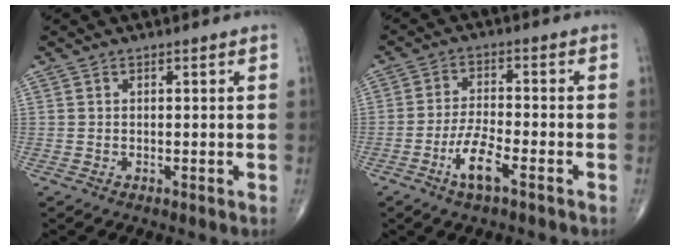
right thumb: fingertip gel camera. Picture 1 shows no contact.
{"total": 6.6, "force": [-3.4, 1.7, 5.4], "torque": [-0.111, 0.017, -0.064]}